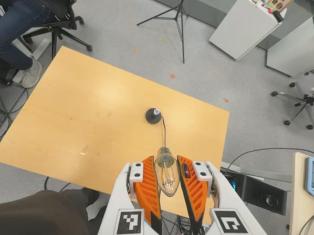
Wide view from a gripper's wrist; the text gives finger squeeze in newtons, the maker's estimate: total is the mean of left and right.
{"total": 11.2, "left": 11.6, "right": 10.8}